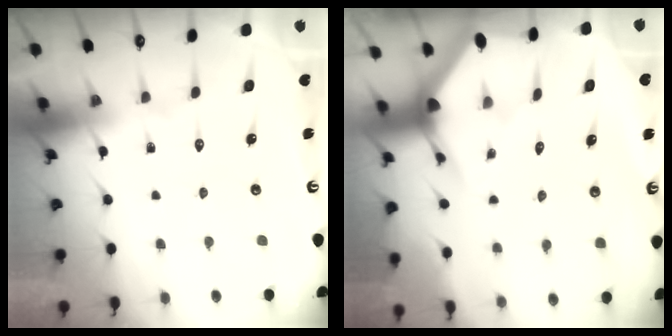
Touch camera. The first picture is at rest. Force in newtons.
{"total": 2.9, "press": 2.9, "slide": 0.2}